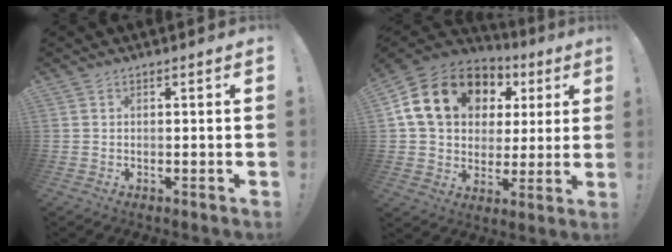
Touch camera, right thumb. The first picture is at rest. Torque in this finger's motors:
{"motor_torque": [2.24, 2.30, 0.87, -0.25, 0.19]}